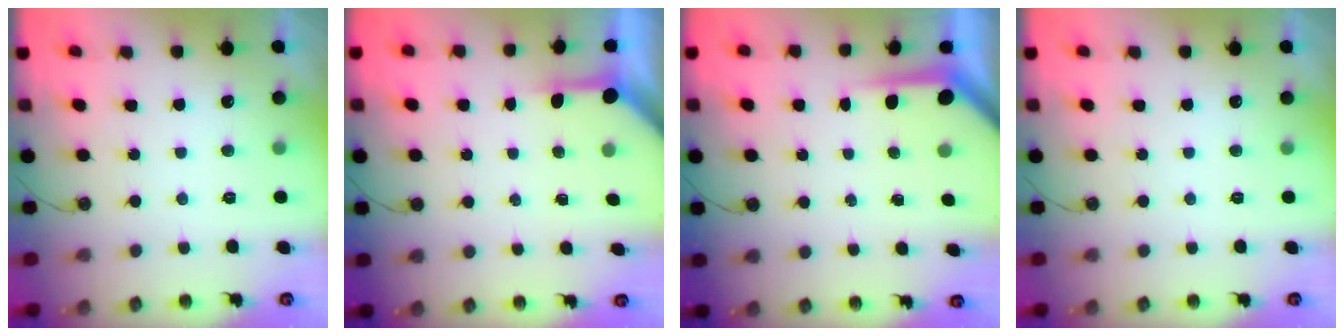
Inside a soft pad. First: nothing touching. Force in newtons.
{"total": 3.5, "press": 3.5, "slide": 0.5}
{"total": 4.4, "press": 4.4, "slide": 0.3}
{"total": 0.0}